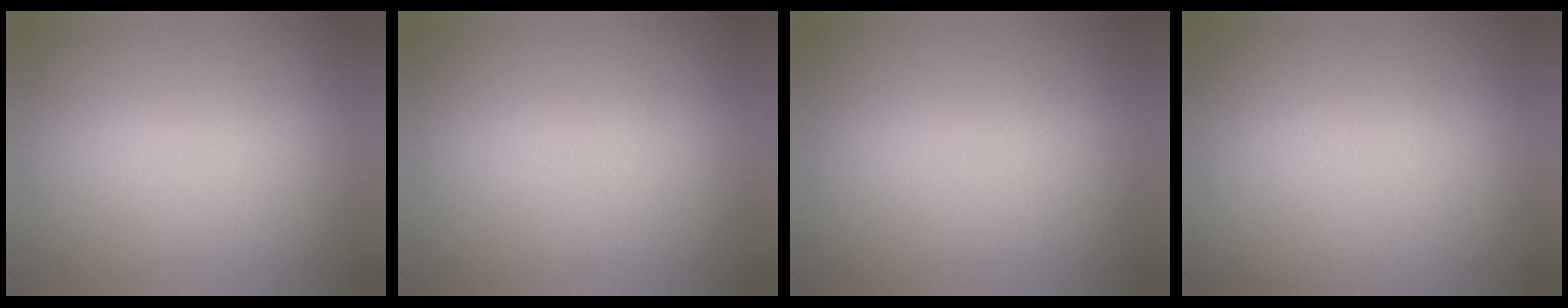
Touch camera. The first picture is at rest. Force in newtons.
{"total": 0.0}
{"total": 0.0}
{"total": 2.8}